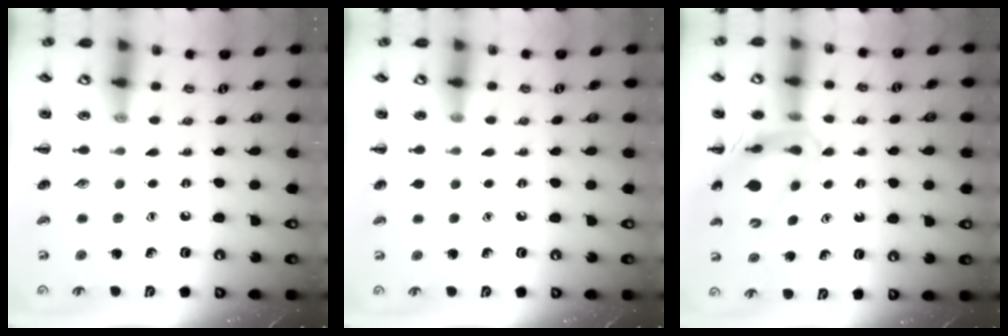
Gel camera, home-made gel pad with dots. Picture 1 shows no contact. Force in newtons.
{"total": 0.0}
{"total": 12.8, "press": 12.2, "slide": 3.8}